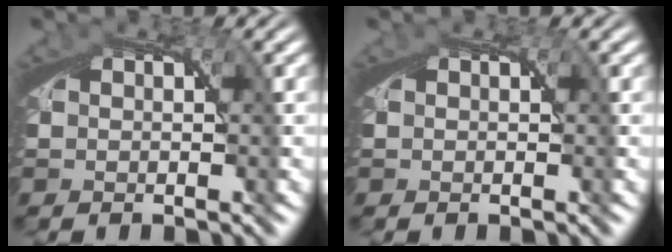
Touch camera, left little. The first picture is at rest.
{"total": 0.0}